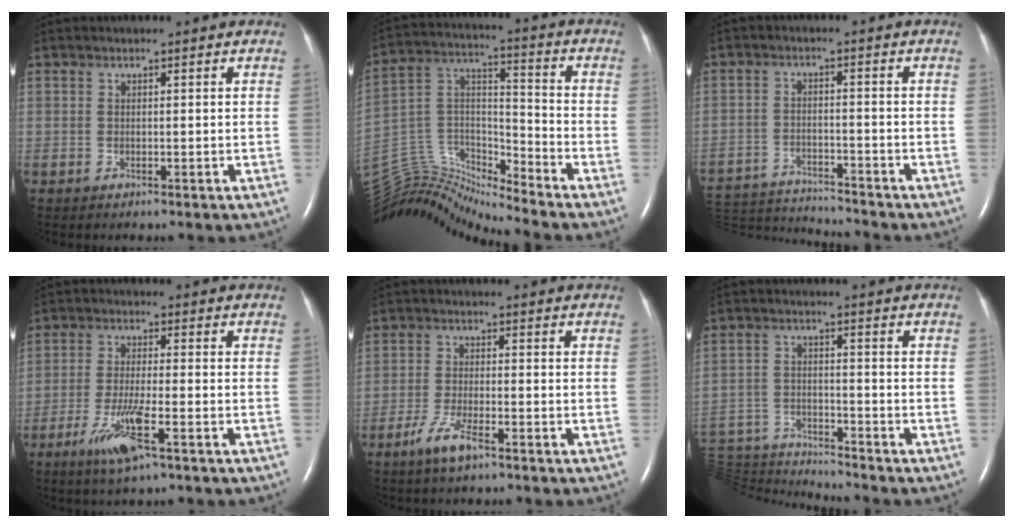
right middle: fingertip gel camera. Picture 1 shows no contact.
{"total": 13.3, "force": [-13.3, -0.3, 1.3], "torque": [-0.028, 0.066, -0.254]}
{"total": 14.6, "force": [-14.2, -0.5, 3.1], "torque": [-0.060, -0.006, -0.228]}
{"total": 7.3, "force": [-3.8, 0.6, 6.2], "torque": [-0.130, -0.015, -0.067]}
{"total": 4.7, "force": [-3.0, 0.8, 3.5], "torque": [-0.082, -0.005, -0.055]}
{"total": 13.9, "force": [-13.6, -0.5, 2.5], "torque": [-0.056, 0.000, -0.232]}